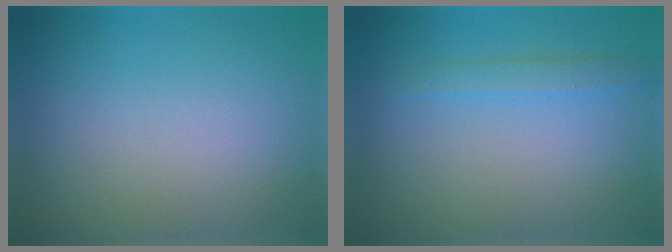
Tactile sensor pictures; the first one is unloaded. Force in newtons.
{"total": 1.5, "press": 1.5, "slide": 0.1}